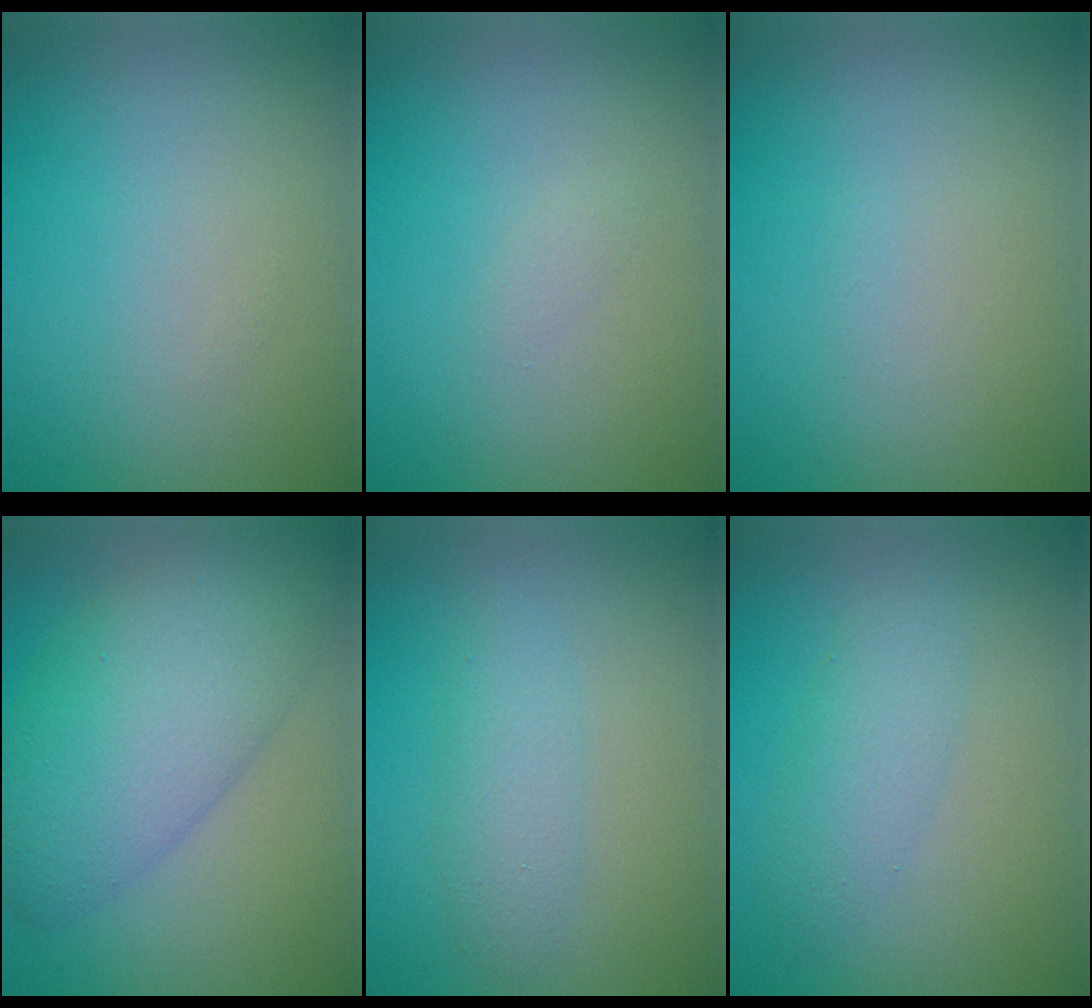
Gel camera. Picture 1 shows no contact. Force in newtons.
{"total": 0.6, "press": 0.5, "slide": 0.1}
{"total": 0.0}
{"total": 8.8, "press": 8.8, "slide": 0.2}
{"total": 2.3, "press": 2.3, "slide": 0.1}
{"total": 2.5, "press": 2.5, "slide": 0.1}